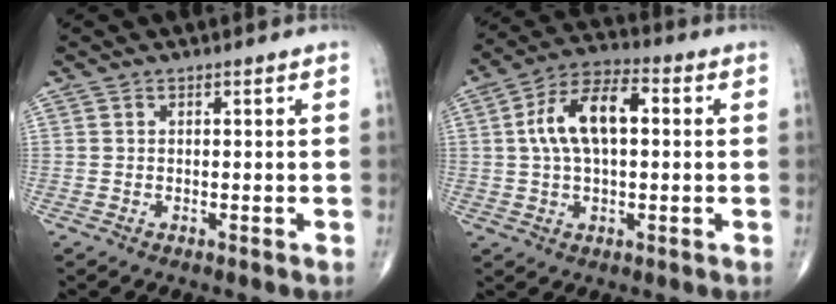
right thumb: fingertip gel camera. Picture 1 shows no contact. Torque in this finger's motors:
{"motor_torque": [0.23, 0.23, 0.13, -0.10, 0.14]}